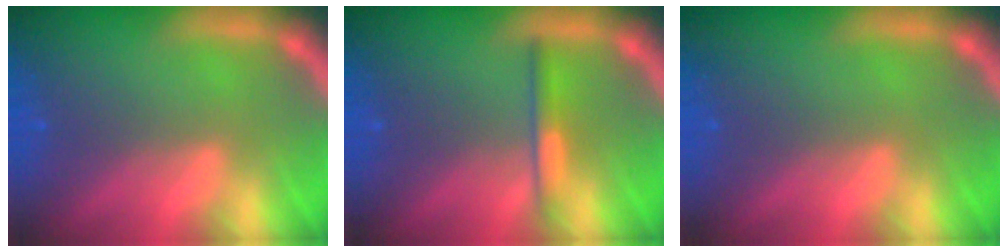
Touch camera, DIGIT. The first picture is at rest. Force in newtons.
{"total": 2.0}
{"total": 0.0}